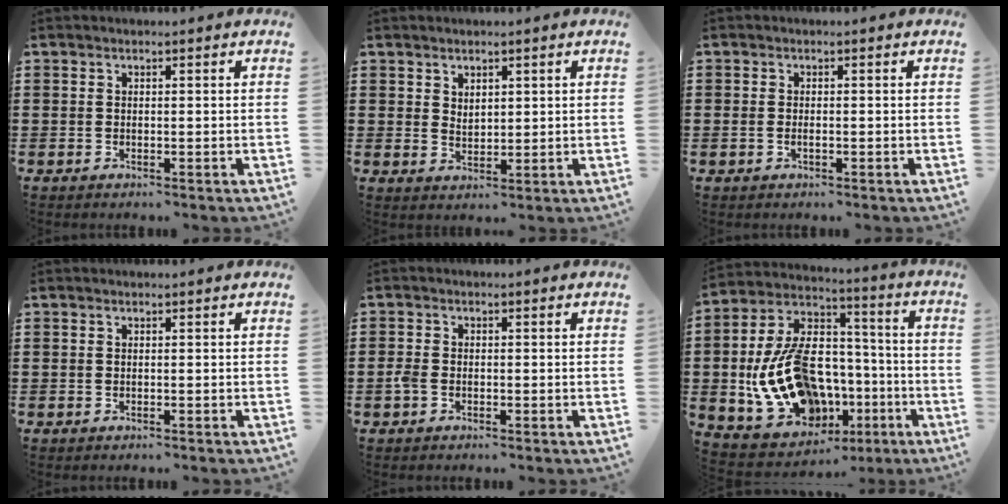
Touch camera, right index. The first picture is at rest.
{"total": 2.2, "force": [1.9, 1.1, 0.2], "torque": [-0.007, 0.005, 0.038]}
{"total": 1.0, "force": [-0.3, 0.5, 0.9], "torque": [-0.017, -0.001, -0.006]}
{"total": 0.0}
{"total": 1.8, "force": [-0.8, 1.1, 1.2], "torque": [-0.040, -0.006, -0.019]}
{"total": 17.7, "force": [-3.7, 12.4, 12.0], "torque": [-0.282, 0.004, -0.061]}